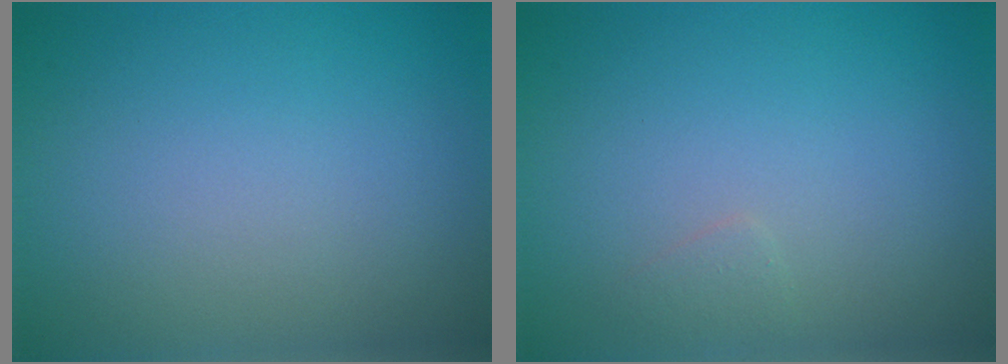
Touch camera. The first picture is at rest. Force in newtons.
{"total": 0.7, "press": 0.7, "slide": 0.0}